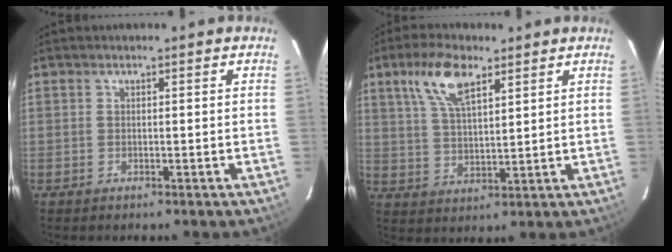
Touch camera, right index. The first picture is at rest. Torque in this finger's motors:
{"motor_torque": [0.61, 0.70, 0.21, 0.07]}